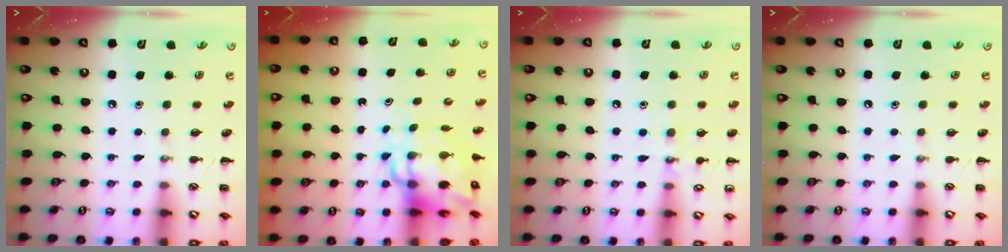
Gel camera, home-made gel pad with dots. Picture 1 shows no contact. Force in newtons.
{"total": 9.3, "press": 9.0, "slide": 2.4}
{"total": 7.4, "press": 7.3, "slide": 1.7}
{"total": 0.0}